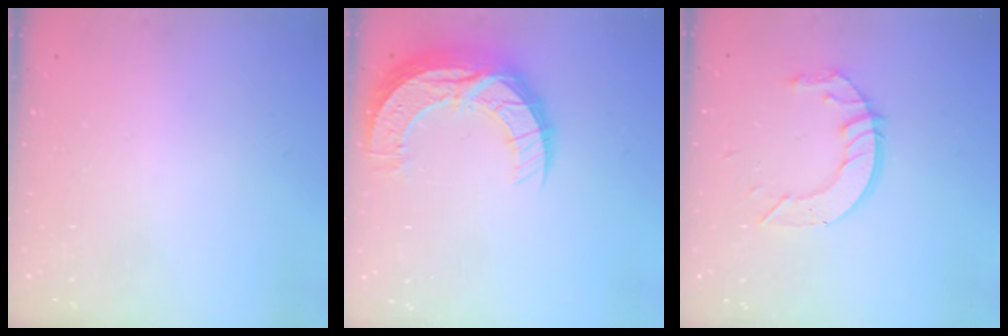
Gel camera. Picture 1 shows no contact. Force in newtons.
{"total": 15.3, "press": 15.3, "slide": 1.1}
{"total": 8.9, "press": 8.9, "slide": 0.7}